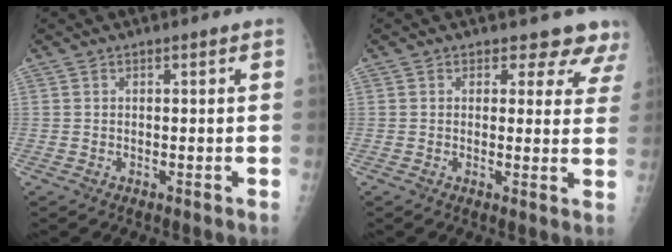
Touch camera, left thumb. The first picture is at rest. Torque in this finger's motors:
{"motor_torque": [-0.04, 0.10, 0.03, 0.07, 0.02]}